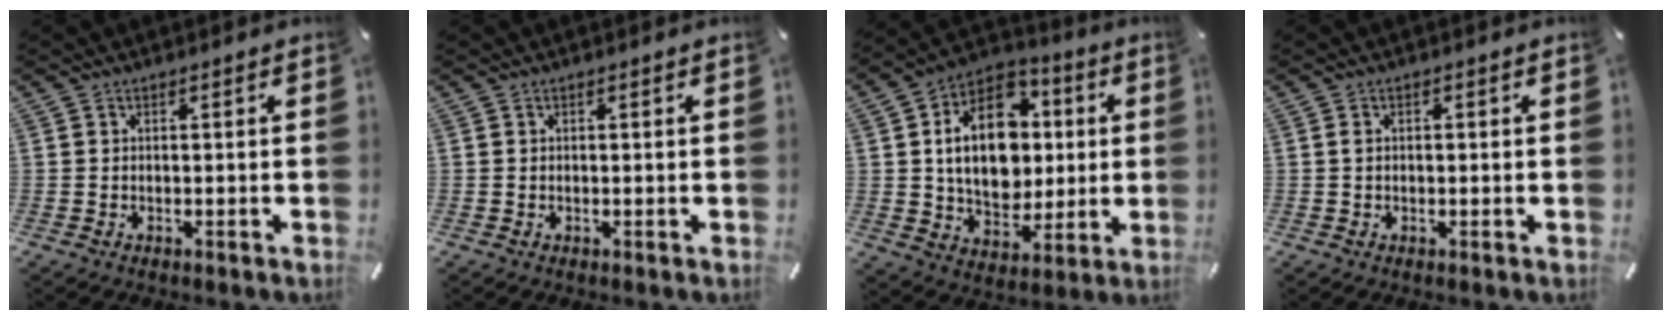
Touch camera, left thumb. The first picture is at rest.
{"total": 0.0}
{"total": 18.7, "force": [2.0, 14.1, 12.1], "torque": [-0.214, 0.005, 0.041]}
{"total": 1.3, "force": [0.1, 0.9, 1.0], "torque": [-0.023, 0.005, 0.000]}